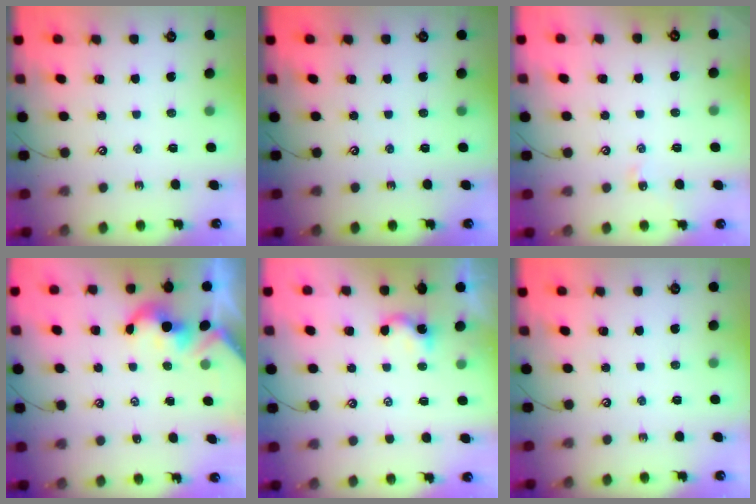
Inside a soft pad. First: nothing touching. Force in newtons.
{"total": 0.0}
{"total": 0.6, "press": 0.5, "slide": 0.4}
{"total": 2.3, "press": 2.3, "slide": 0.2}
{"total": 1.9, "press": 1.9, "slide": 0.3}
{"total": 0.0}